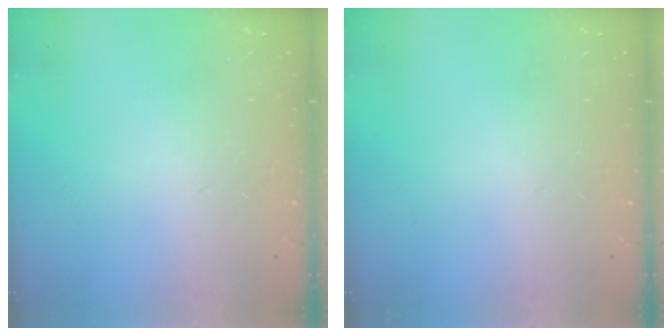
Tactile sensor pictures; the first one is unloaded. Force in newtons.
{"total": 0.0}